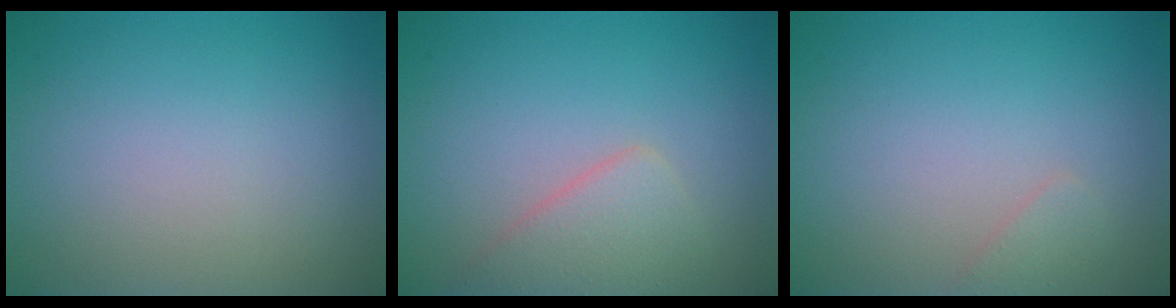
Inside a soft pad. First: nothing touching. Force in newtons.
{"total": 2.9, "press": 2.9, "slide": 0.2}
{"total": 0.9, "press": 0.9, "slide": 0.1}